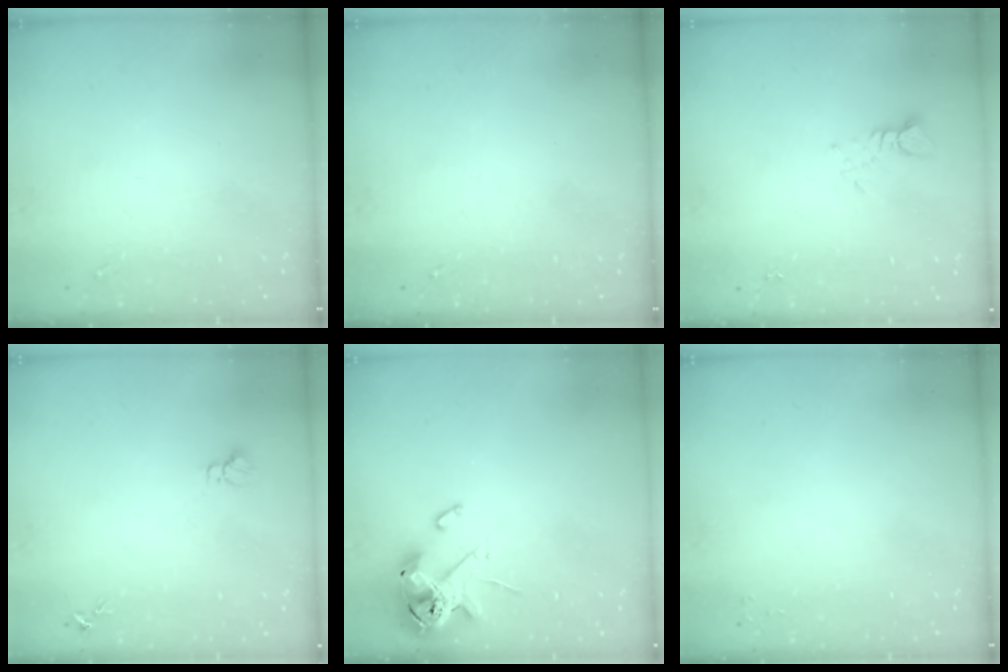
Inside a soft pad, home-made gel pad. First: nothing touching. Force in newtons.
{"total": 0.0}
{"total": 3.5, "press": 3.5, "slide": 0.3}
{"total": 3.2, "press": 3.2, "slide": 0.2}
{"total": 12.8, "press": 12.6, "slide": 2.0}
{"total": 2.2, "press": 2.2, "slide": 0.2}